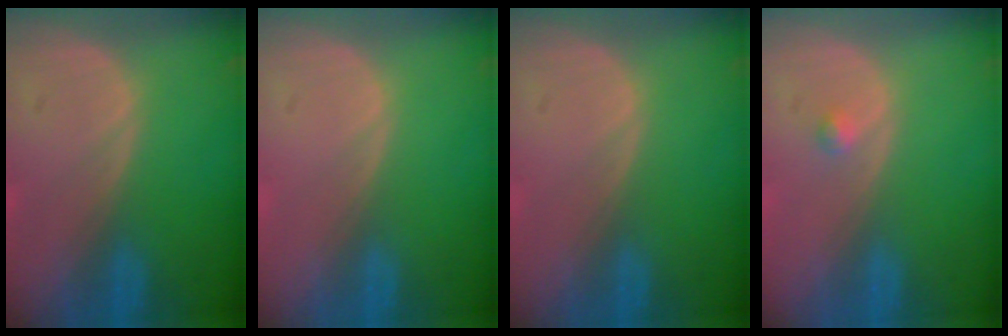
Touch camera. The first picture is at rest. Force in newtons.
{"total": 0.0}
{"total": 0.0}
{"total": 0.8, "press": 0.8, "slide": 0.1}